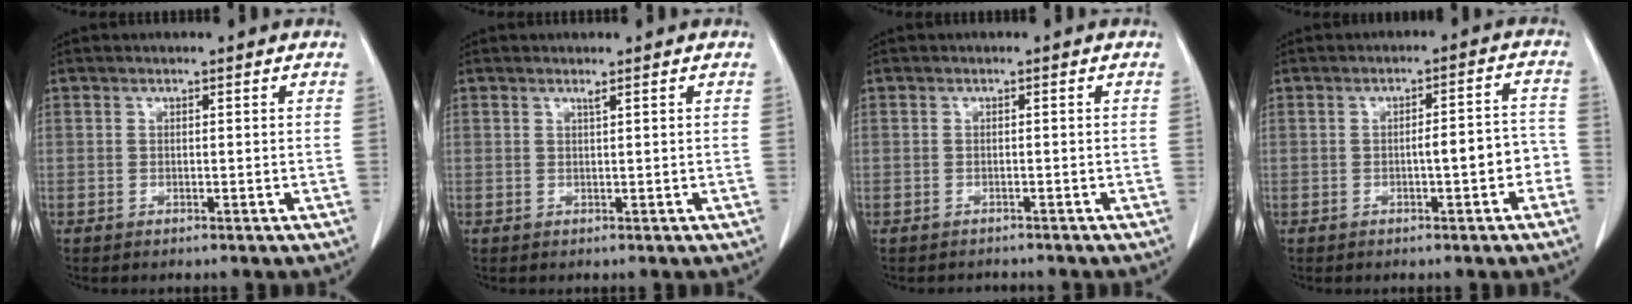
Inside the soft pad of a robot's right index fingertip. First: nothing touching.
{"total": 0.5, "force": [0.4, -0.2, 0.4], "torque": [-0.015, -0.006, 0.012]}
{"total": 1.5, "force": [-1.3, 0.7, -0.3], "torque": [-0.001, -0.002, -0.020]}
{"total": 5.0, "force": [-1.7, 1.2, 4.5], "torque": [-0.060, 0.025, -0.020]}